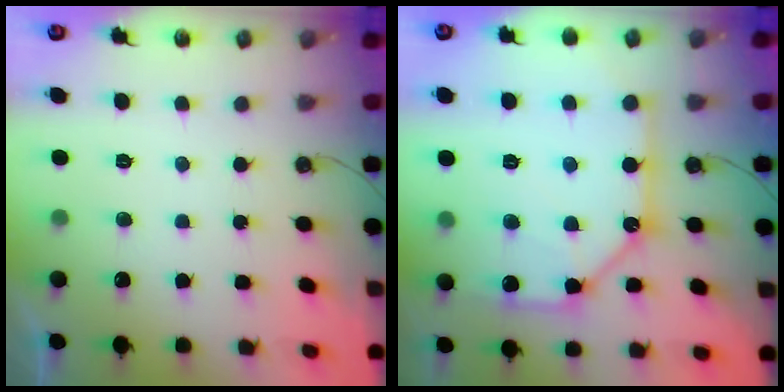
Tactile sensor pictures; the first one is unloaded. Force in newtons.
{"total": 15.6, "press": 15.6, "slide": 1.4}